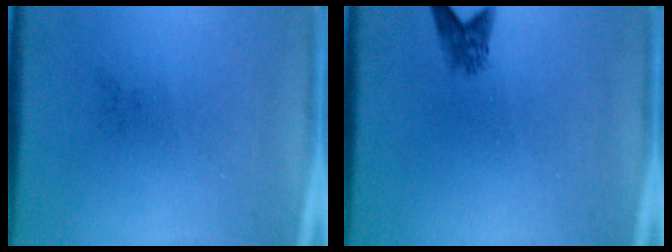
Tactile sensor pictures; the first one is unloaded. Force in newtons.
{"total": 2.0}